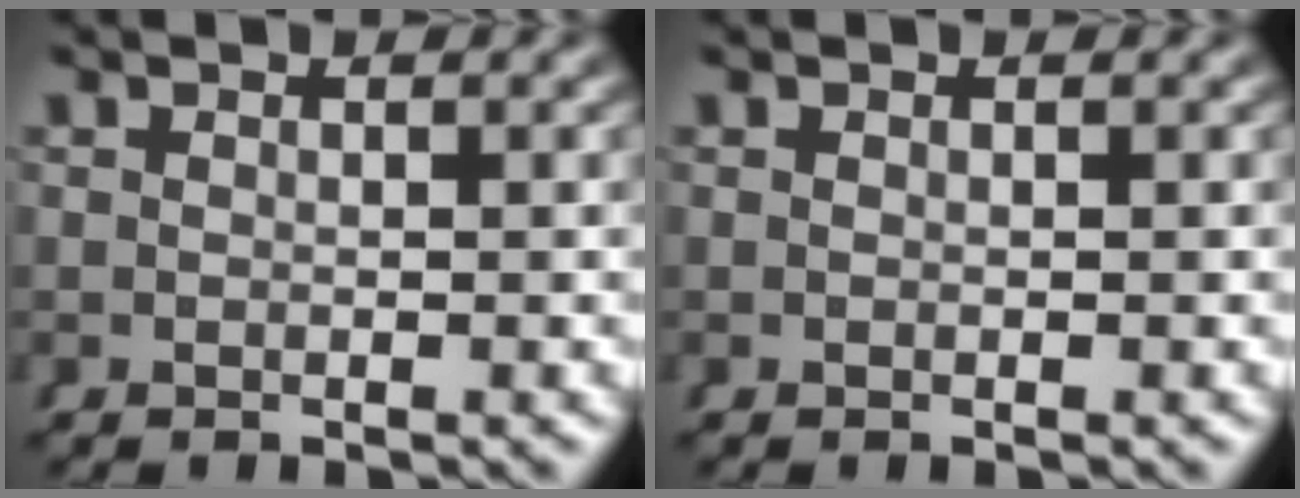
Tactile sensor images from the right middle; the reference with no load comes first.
{"total": 0.0}